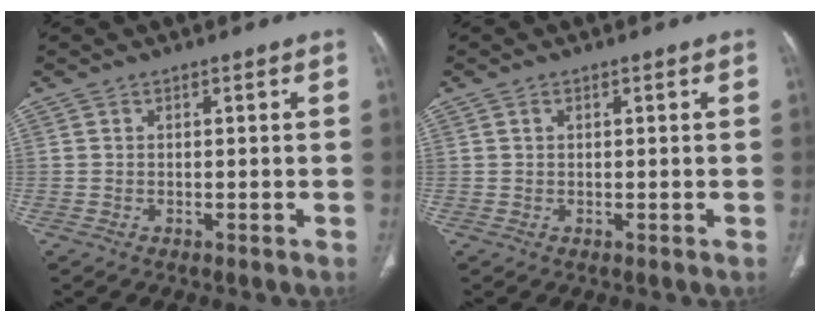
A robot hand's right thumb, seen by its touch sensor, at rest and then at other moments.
{"total": 0.6, "force": [0.3, 0.4, 0.4], "torque": [-0.008, 0.001, 0.006]}